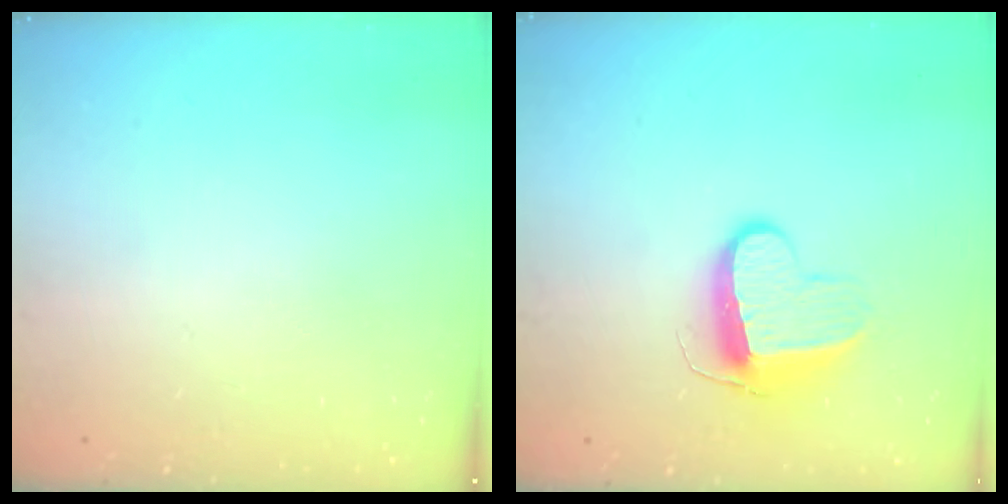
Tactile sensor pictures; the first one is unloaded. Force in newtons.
{"total": 10.3, "press": 10.3, "slide": 0.4}